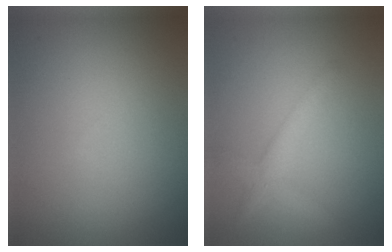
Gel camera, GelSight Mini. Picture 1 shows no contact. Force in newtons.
{"total": 2.4, "press": 2.4, "slide": 0.2}